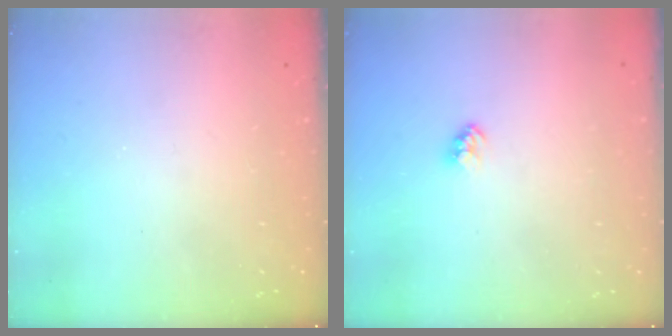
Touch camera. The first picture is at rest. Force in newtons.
{"total": 2.3, "press": 2.3, "slide": 0.1}